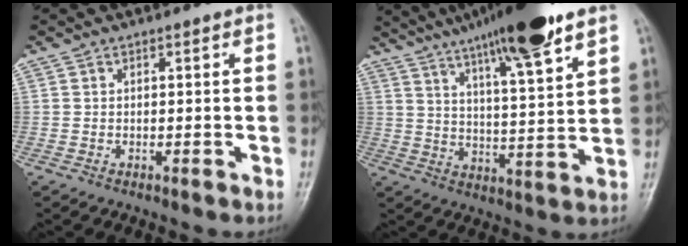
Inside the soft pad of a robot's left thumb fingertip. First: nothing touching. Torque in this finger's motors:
{"motor_torque": [0.68, 0.30, 1.65, -1.12, 0.12]}